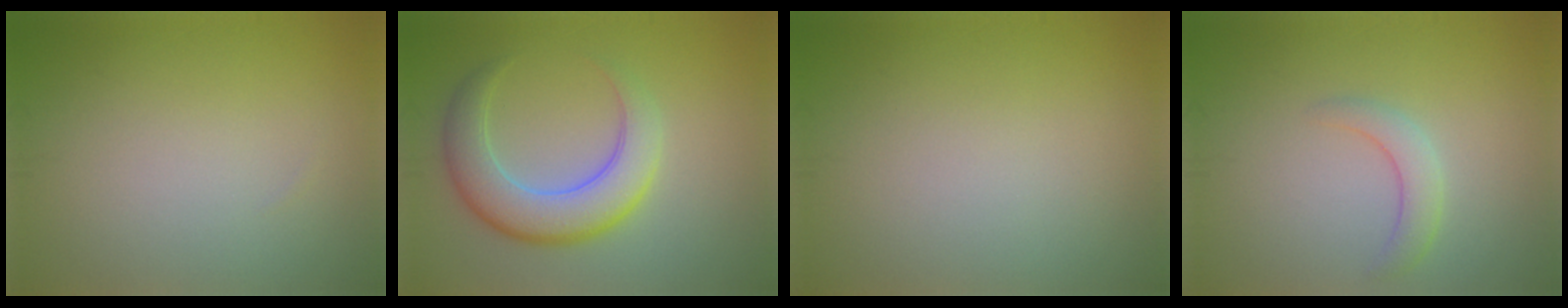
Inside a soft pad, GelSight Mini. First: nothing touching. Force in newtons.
{"total": 6.2, "press": 6.2, "slide": 0.5}
{"total": 0.0}
{"total": 2.1, "press": 2.1, "slide": 0.3}